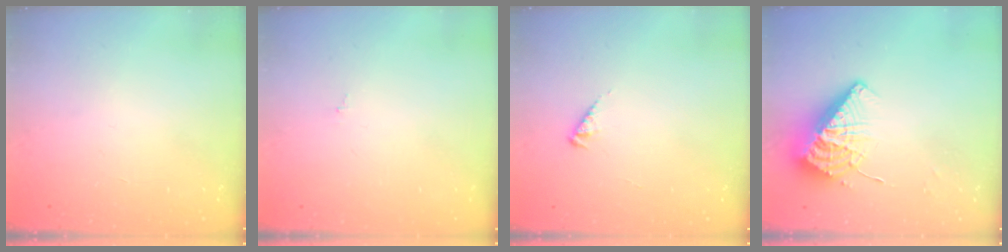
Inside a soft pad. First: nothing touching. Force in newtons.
{"total": 0.0}
{"total": 2.4, "press": 2.3, "slide": 0.5}
{"total": 11.1, "press": 11.1, "slide": 0.8}